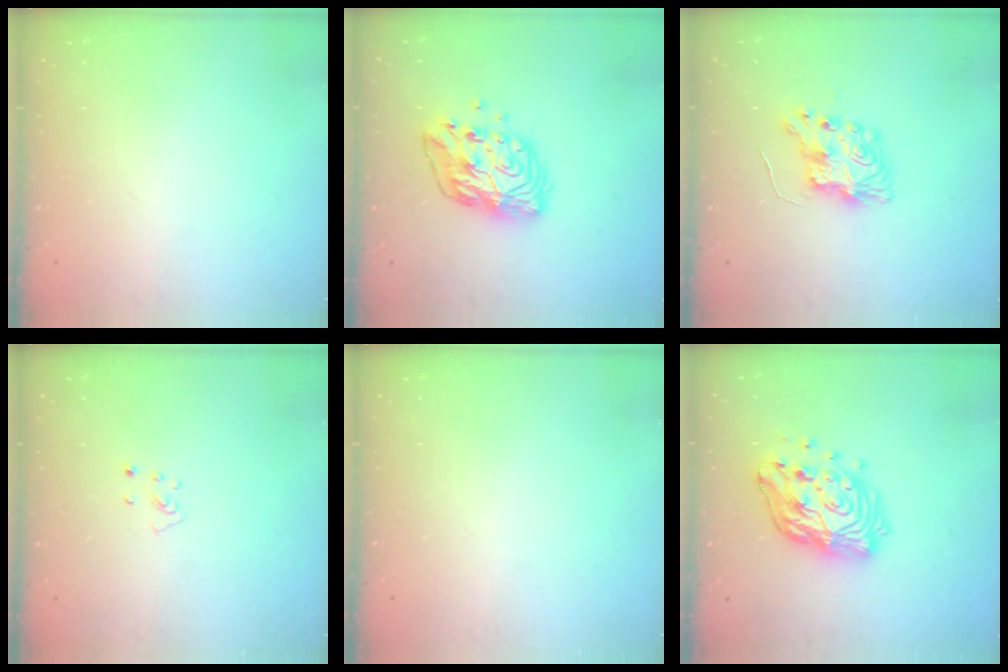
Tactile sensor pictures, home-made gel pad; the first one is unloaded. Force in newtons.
{"total": 11.4, "press": 11.3, "slide": 0.9}
{"total": 9.8, "press": 9.8, "slide": 0.9}
{"total": 3.7, "press": 3.7, "slide": 0.3}
{"total": 0.0}
{"total": 17.1, "press": 17.0, "slide": 1.9}